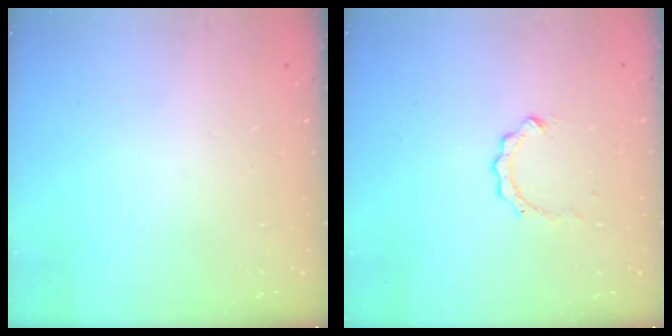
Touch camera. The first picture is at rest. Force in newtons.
{"total": 2.7, "press": 2.7, "slide": 0.3}